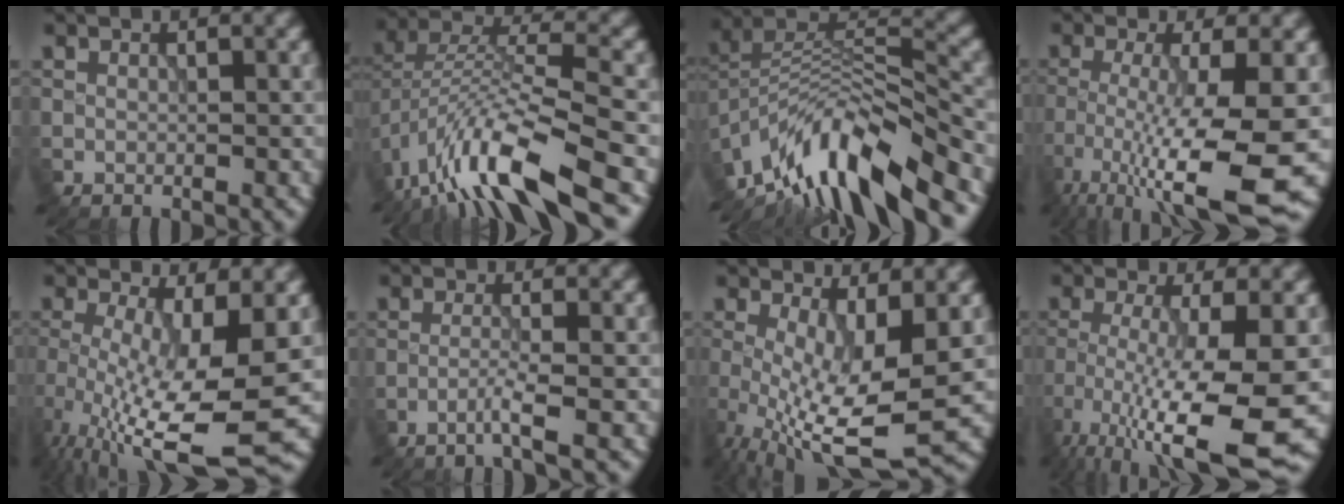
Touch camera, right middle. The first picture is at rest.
{"total": 12.1, "force": [-8.0, 3.0, 8.6], "torque": [-0.163, 0.010, -0.150]}
{"total": 11.5, "force": [-8.0, 3.8, 7.3], "torque": [-0.128, 0.020, -0.146]}
{"total": 9.1, "force": [-4.4, 1.5, 7.9], "torque": [-0.144, -0.013, -0.083]}
{"total": 11.0, "force": [-3.3, 2.5, 10.2], "torque": [-0.192, -0.025, -0.048]}
{"total": 1.9, "force": [-1.2, -0.4, 1.5], "torque": [-0.023, 0.011, -0.036]}
{"total": 8.5, "force": [-1.6, 2.3, 8.0], "torque": [-0.161, -0.019, -0.025]}
{"total": 10.2, "force": [-4.9, 1.9, 8.7], "torque": [-0.166, -0.019, -0.084]}